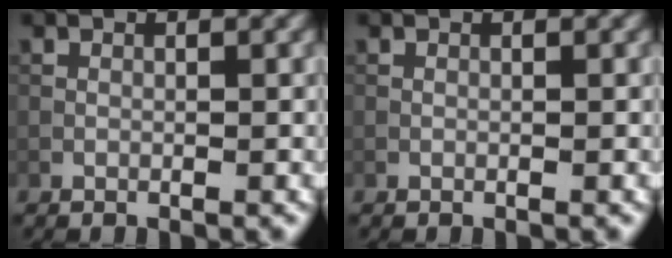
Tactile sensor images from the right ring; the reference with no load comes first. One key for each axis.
{"total": 0.0}